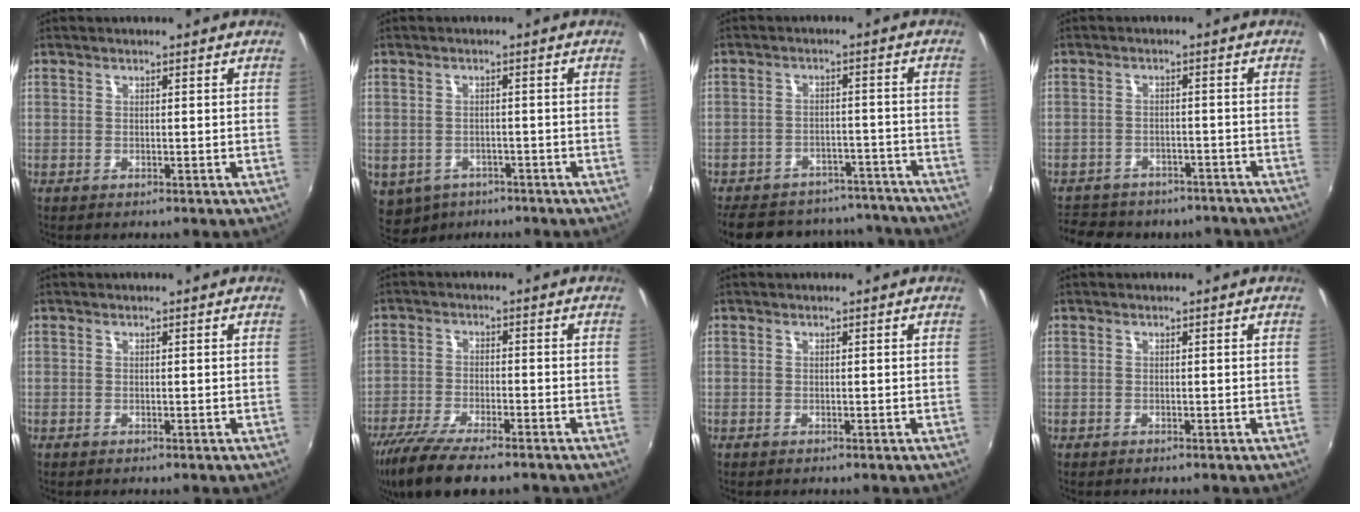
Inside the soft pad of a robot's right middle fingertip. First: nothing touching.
{"total": 8.1, "force": [-4.4, 5.9, 3.3], "torque": [-0.090, -0.026, -0.055]}
{"total": 22.7, "force": [-19.4, 8.9, 7.5], "torque": [-0.162, 0.036, -0.237]}
{"total": 15.5, "force": [-12.5, 7.2, 5.8], "torque": [-0.138, -0.002, -0.163]}
{"total": 0.0}
{"total": 12.0, "force": [-9.2, 2.9, 7.1], "torque": [-0.164, -0.041, -0.166]}
{"total": 0.0}
{"total": 0.0}